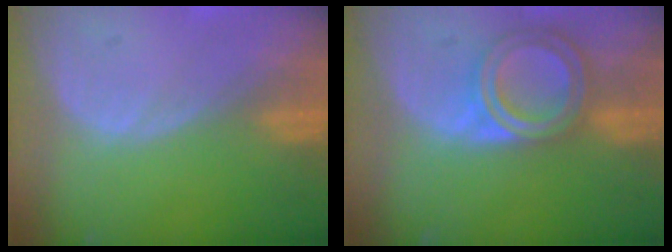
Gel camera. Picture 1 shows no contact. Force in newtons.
{"total": 6.9, "press": 6.1, "slide": 3.1}